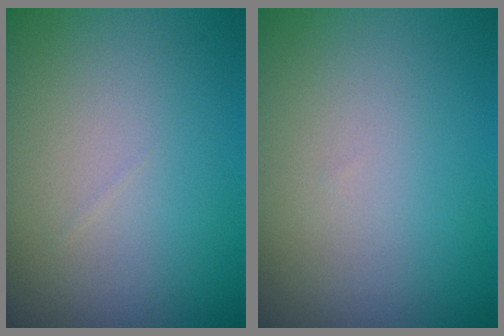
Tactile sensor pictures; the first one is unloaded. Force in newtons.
{"total": 0.0}